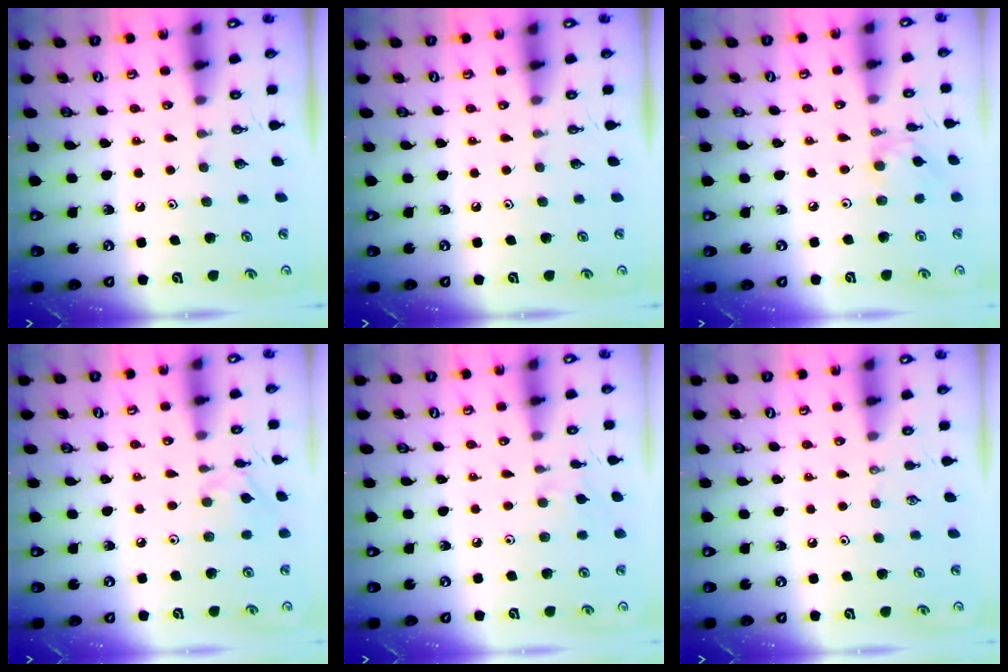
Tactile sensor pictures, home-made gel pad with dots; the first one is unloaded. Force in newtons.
{"total": 0.0}
{"total": 2.7, "press": 2.6, "slide": 0.3}
{"total": 4.5, "press": 4.5, "slide": 0.4}
{"total": 3.5, "press": 3.4, "slide": 0.6}
{"total": 0.0}